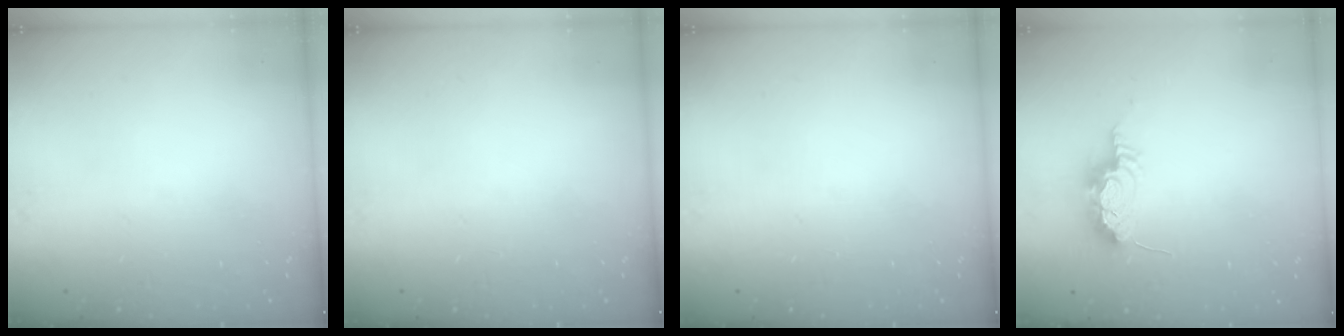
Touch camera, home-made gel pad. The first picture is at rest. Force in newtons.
{"total": 0.0}
{"total": 0.0}
{"total": 9.4, "press": 8.8, "slide": 3.4}